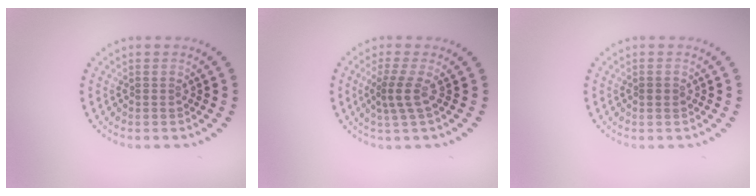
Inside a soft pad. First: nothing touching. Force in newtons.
{"total": 2.0, "press": 1.4, "slide": 1.4}
{"total": 1.1, "press": 1.1, "slide": 0.2}